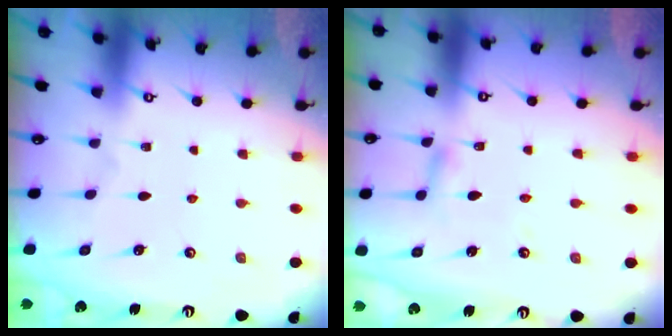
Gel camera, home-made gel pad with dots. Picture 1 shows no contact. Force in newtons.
{"total": 2.5, "press": 2.5, "slide": 0.1}